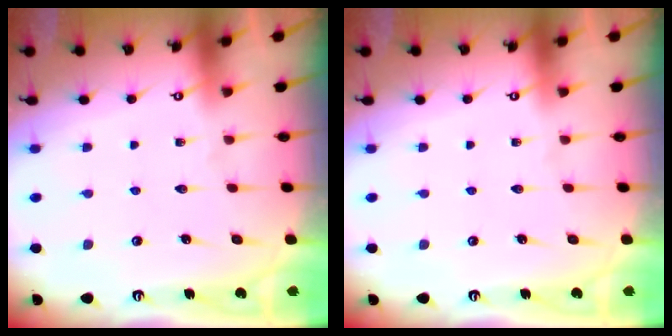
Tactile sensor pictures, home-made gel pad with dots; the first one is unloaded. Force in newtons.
{"total": 0.0}